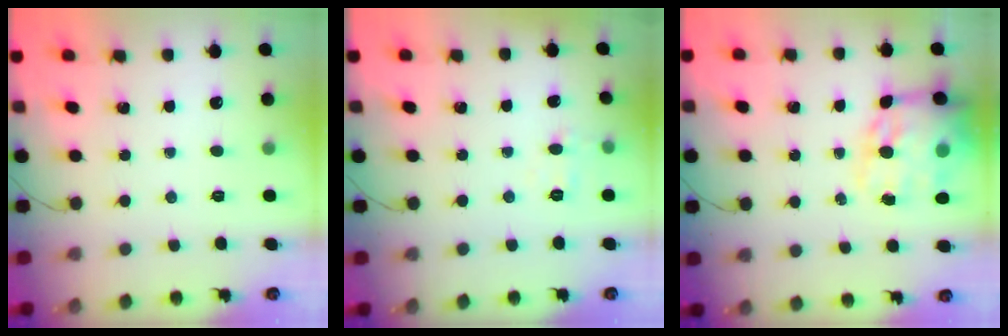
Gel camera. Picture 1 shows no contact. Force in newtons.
{"total": 3.8, "press": 3.6, "slide": 1.3}
{"total": 18.7, "press": 18.1, "slide": 4.6}